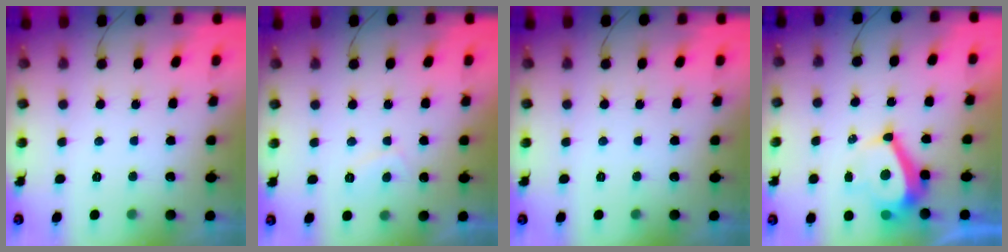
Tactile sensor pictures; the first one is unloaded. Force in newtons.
{"total": 2.0, "press": 1.8, "slide": 0.7}
{"total": 0.0}
{"total": 8.0, "press": 7.9, "slide": 0.9}